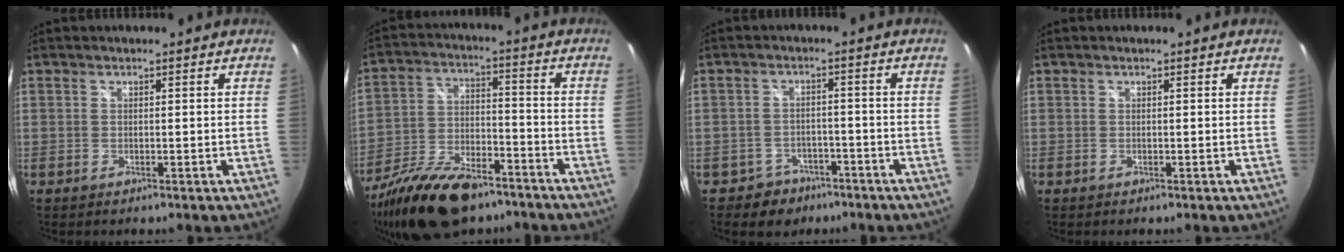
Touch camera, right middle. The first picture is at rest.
{"total": 18.2, "force": [-13.0, 7.5, 10.2], "torque": [-0.205, -0.018, -0.226]}
{"total": 5.5, "force": [-3.7, 4.0, 0.4], "torque": [-0.021, 0.017, -0.051]}
{"total": 0.0}